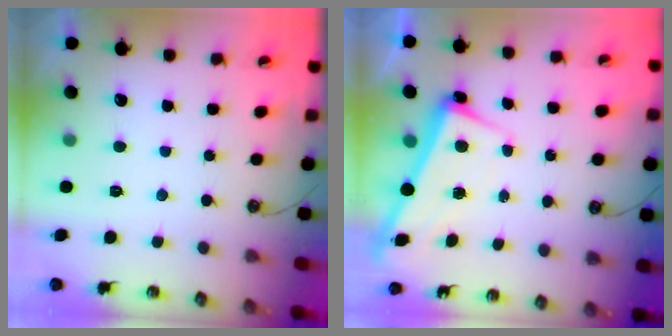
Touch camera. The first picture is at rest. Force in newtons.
{"total": 2.2, "press": 2.0, "slide": 0.9}